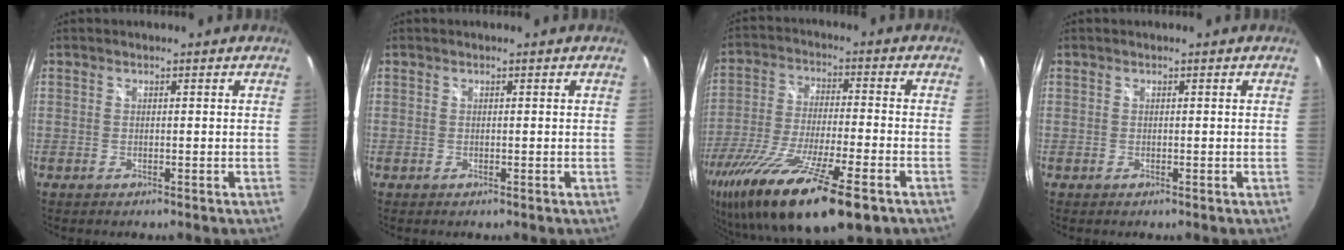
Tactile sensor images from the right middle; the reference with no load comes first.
{"total": 0.0}
{"total": 23.2, "force": [-14.8, 4.7, 17.2], "torque": [-0.336, -0.071, -0.255]}
{"total": 0.0}